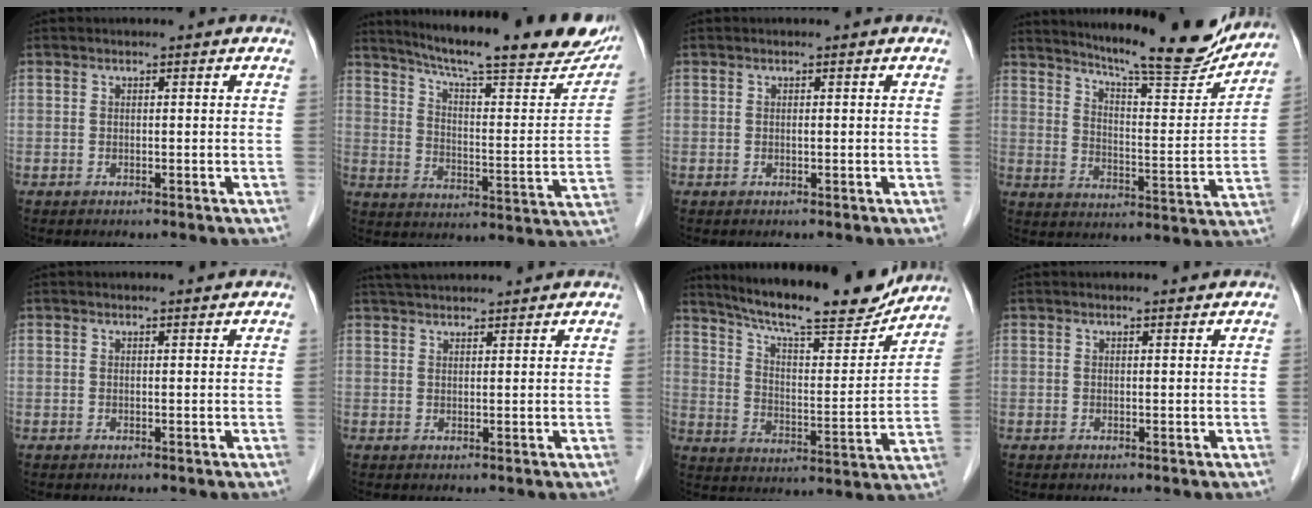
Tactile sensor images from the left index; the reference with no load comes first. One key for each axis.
{"total": 27.1, "fx": 22.8, "fy": 3.2, "fz": 14.2, "tx": -0.215, "ty": -0.043, "tz": 0.299}
{"total": 0.0}
{"total": 19.1, "fx": 17.4, "fy": 1.3, "fz": 7.9, "tx": -0.124, "ty": -0.042, "tz": 0.240}
{"total": 1.1, "fx": 1.1, "fy": -0.1, "fz": 0.2, "tx": -0.010, "ty": 0.002, "tz": 0.017}
{"total": 7.9, "fx": 7.4, "fy": 0.7, "fz": 2.8, "tx": -0.050, "ty": 0.040, "tz": 0.113}
{"total": 18.8, "fx": 16.8, "fy": 1.9, "fz": 8.3, "tx": -0.141, "ty": -0.008, "tz": 0.251}
{"total": 1.3, "fx": 1.3, "fy": -0.1, "fz": 0.2, "tx": -0.009, "ty": 0.002, "tz": 0.020}